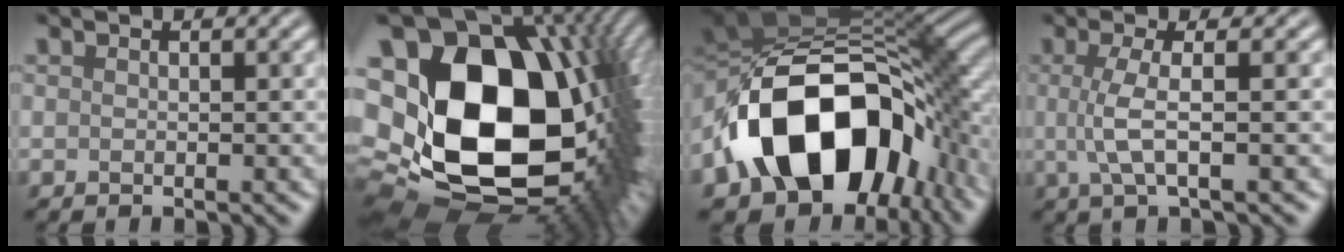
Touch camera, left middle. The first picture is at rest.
{"total": 22.6, "force": [3.5, 15.5, 16.0], "torque": [-0.328, -0.035, 0.109]}
{"total": 16.9, "force": [-4.8, 10.8, 12.0], "torque": [-0.198, -0.004, -0.083]}
{"total": 3.2, "force": [0.1, 0.5, 3.1], "torque": [-0.068, -0.001, 0.002]}